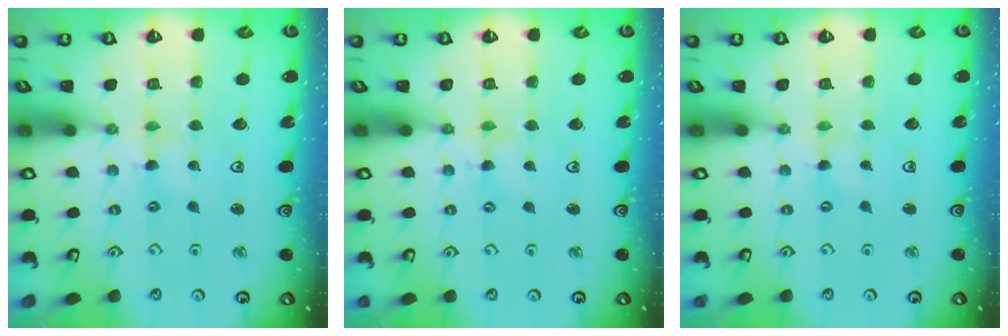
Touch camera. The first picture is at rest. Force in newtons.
{"total": 2.9, "press": 2.9, "slide": 0.4}
{"total": 0.0}